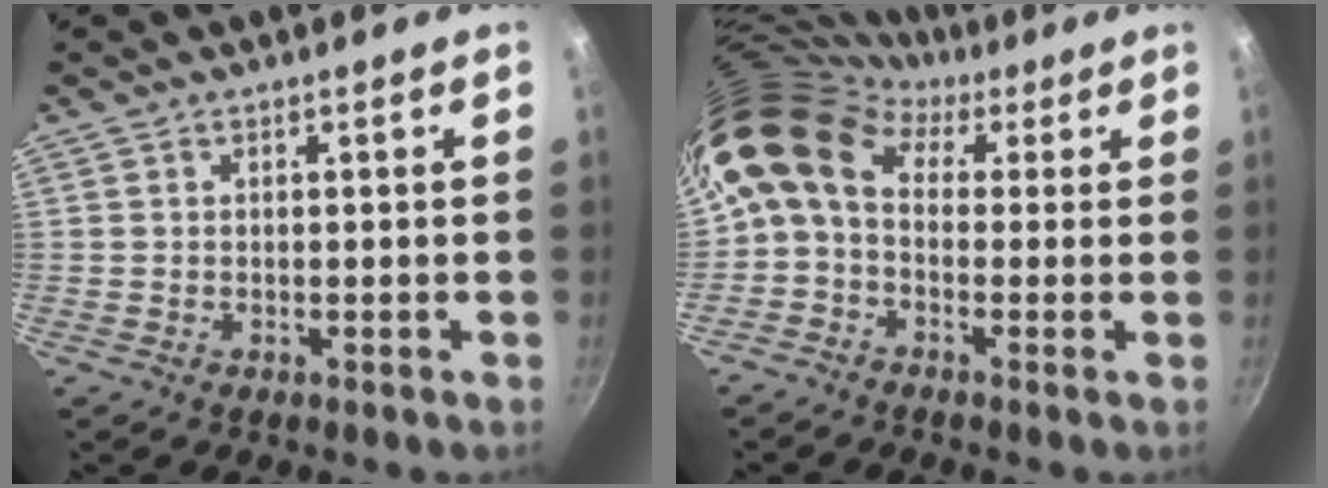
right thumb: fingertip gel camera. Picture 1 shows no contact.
{"total": 12.6, "force": [2.6, 9.2, 8.2], "torque": [-0.156, 0.030, 0.021]}